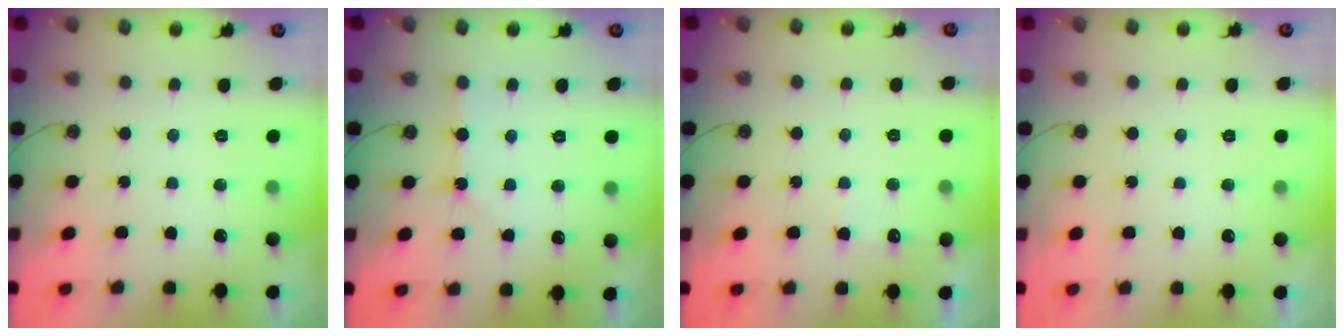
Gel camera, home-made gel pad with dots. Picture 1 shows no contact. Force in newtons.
{"total": 1.3, "press": 1.3, "slide": 0.2}
{"total": 5.3, "press": 5.3, "slide": 0.7}
{"total": 0.0}